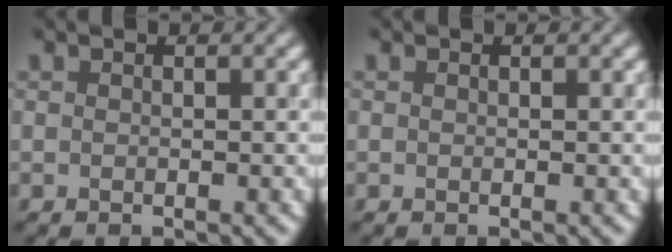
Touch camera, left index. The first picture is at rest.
{"total": 0.0}